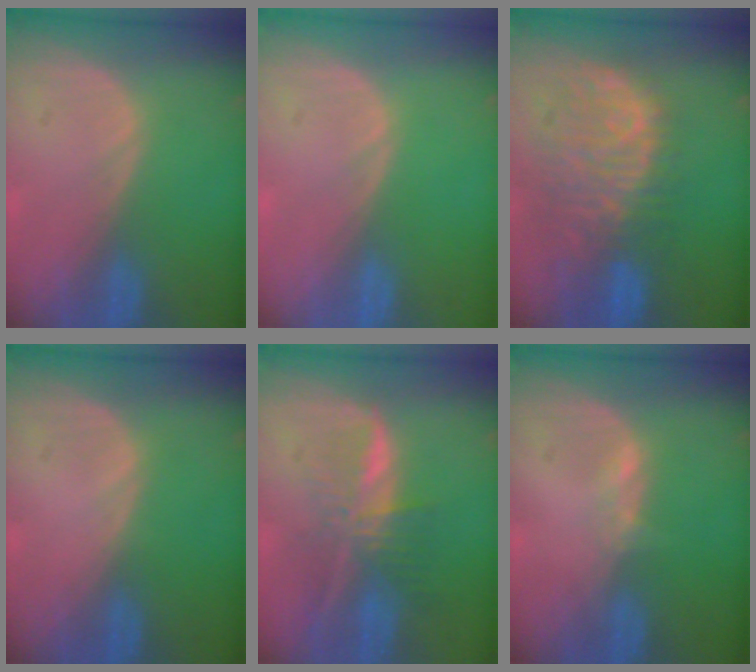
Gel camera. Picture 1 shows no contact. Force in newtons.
{"total": 0.0}
{"total": 11.4, "press": 9.8, "slide": 5.9}
{"total": 0.0}
{"total": 7.6, "press": 6.4, "slide": 4.2}
{"total": 1.1, "press": 1.1, "slide": 0.3}